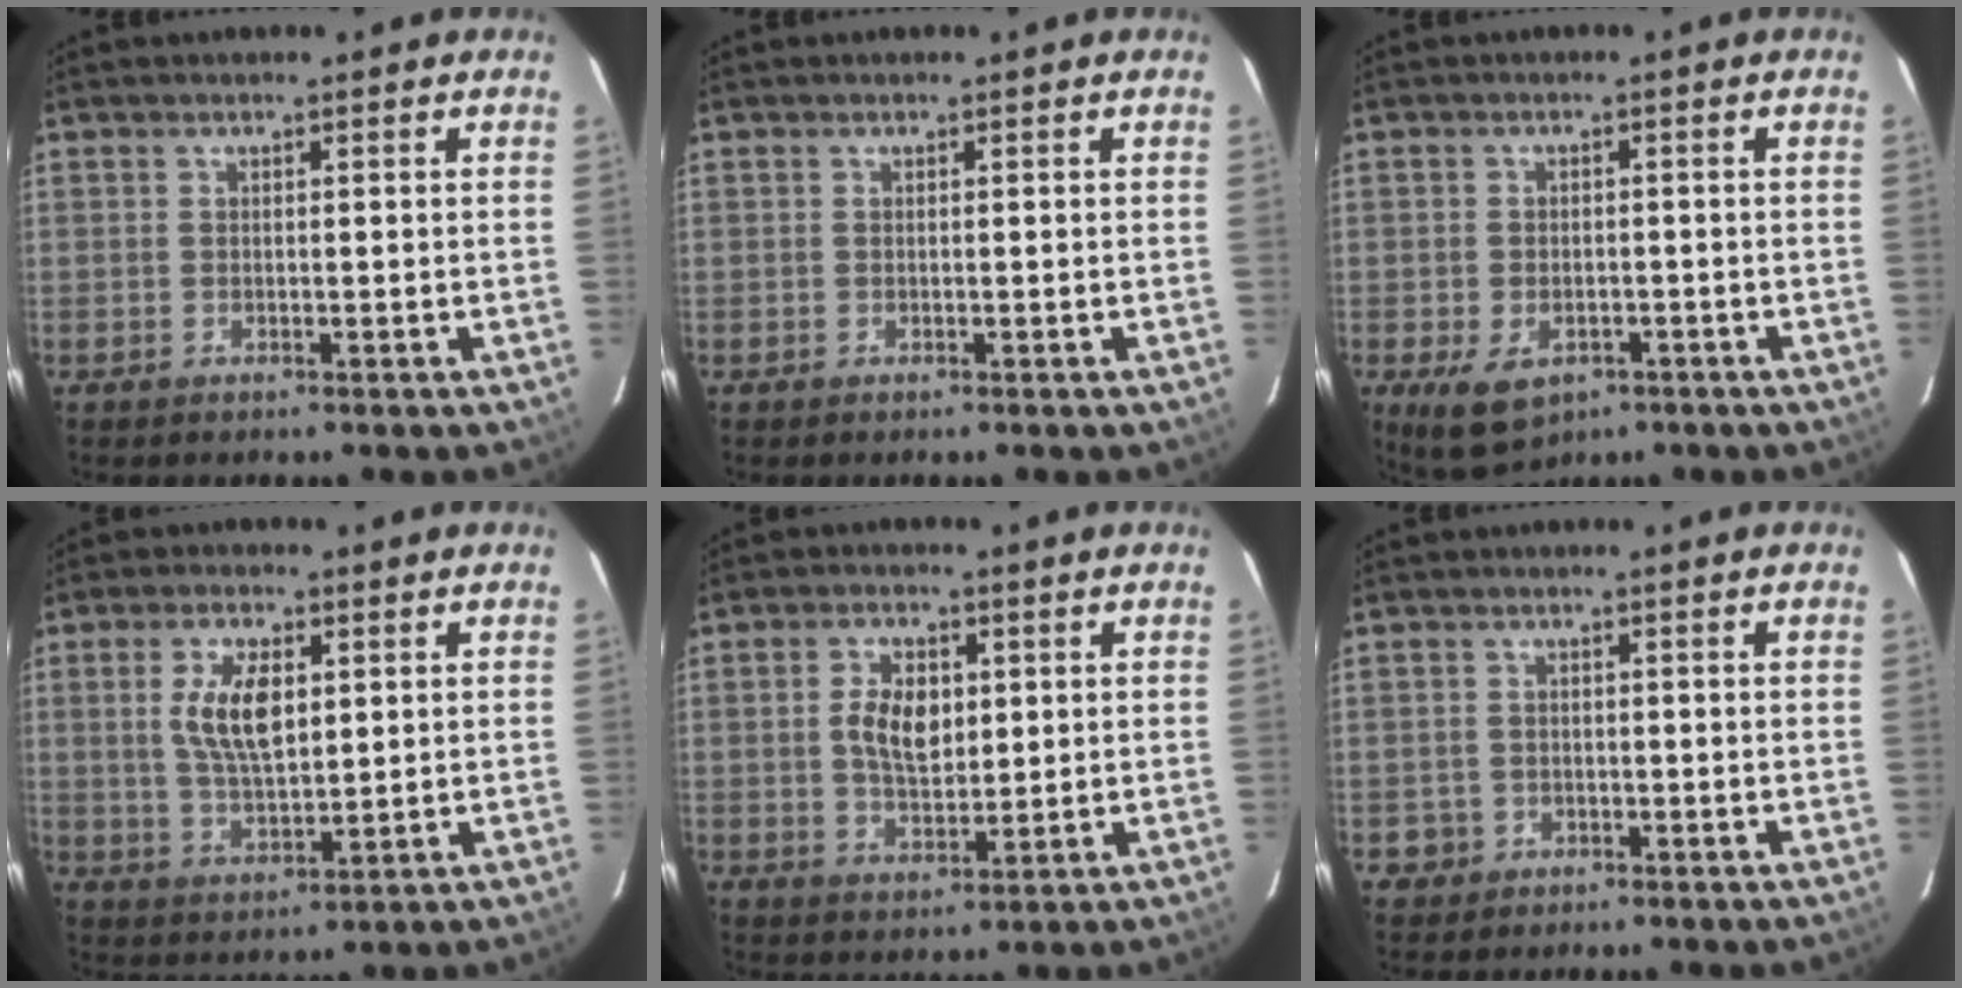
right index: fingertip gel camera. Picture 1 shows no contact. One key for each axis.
{"total": 0.0}
{"total": 7.6, "fx": -3.8, "fy": 4.8, "fz": 4.5, "tx": -0.097, "ty": -0.020, "tz": -0.056}
{"total": 9.0, "fx": 2.1, "fy": 4.2, "fz": 7.7, "tx": -0.146, "ty": 0.004, "tz": 0.043}
{"total": 7.1, "fx": 1.1, "fy": 4.1, "fz": 5.7, "tx": -0.107, "ty": 0.007, "tz": 0.025}
{"total": 2.8, "fx": -1.1, "fy": 2.5, "fz": 0.2, "tx": -0.013, "ty": 0.008, "tz": -0.015}